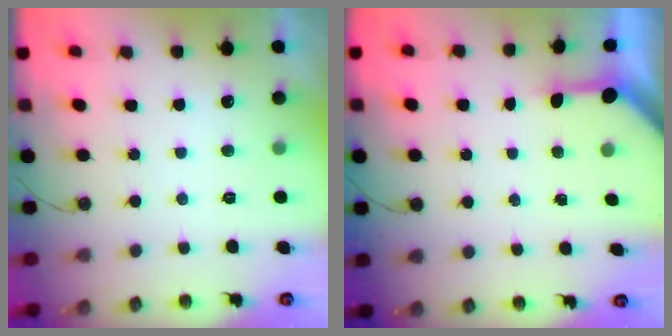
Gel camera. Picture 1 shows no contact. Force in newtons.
{"total": 3.3, "press": 3.3, "slide": 0.4}